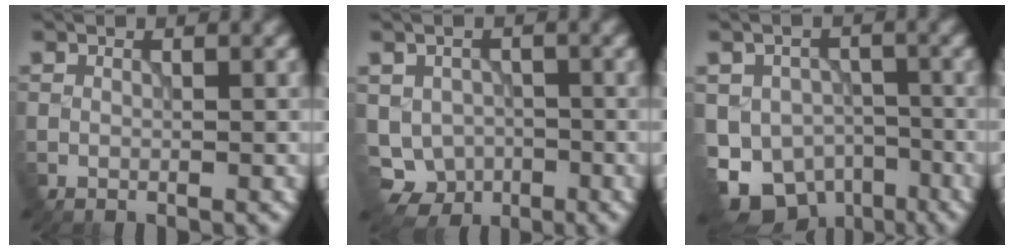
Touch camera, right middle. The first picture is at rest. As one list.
[{"total": 5.4, "force": [-2.3, 4.7, 1.6], "torque": [-0.014, -0.011, -0.033]}, {"total": 8.9, "force": [-5.3, 6.3, 3.4], "torque": [-0.061, -0.028, -0.077]}]